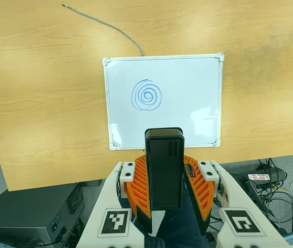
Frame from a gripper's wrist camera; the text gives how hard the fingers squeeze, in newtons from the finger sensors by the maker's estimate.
{"total": 5.1, "left": 4.7, "right": 5.4}